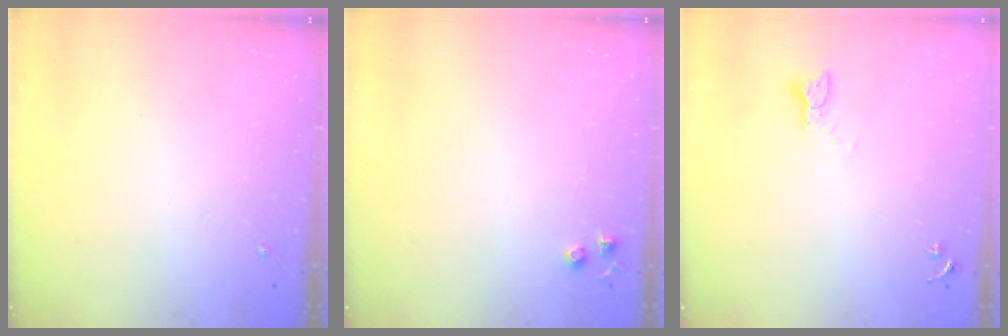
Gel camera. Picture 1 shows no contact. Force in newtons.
{"total": 4.2, "press": 4.1, "slide": 0.7}
{"total": 3.2, "press": 3.2, "slide": 0.1}